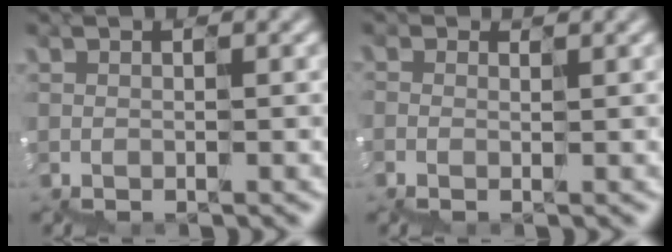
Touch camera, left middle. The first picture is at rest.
{"total": 0.6, "force": [-0.1, -0.1, -0.6], "torque": [0.012, -0.003, -0.008]}